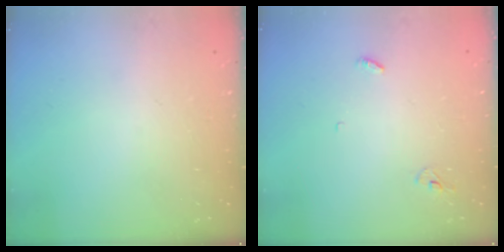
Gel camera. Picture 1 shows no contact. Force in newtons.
{"total": 3.3, "press": 3.2, "slide": 0.3}